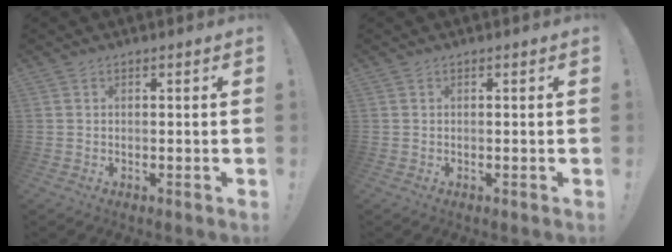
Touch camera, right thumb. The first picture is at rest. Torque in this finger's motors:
{"motor_torque": [-0.18, 0.04, 0.09, 0.23, -0.02]}